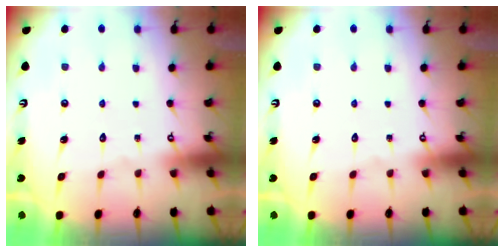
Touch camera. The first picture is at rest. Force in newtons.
{"total": 0.0}